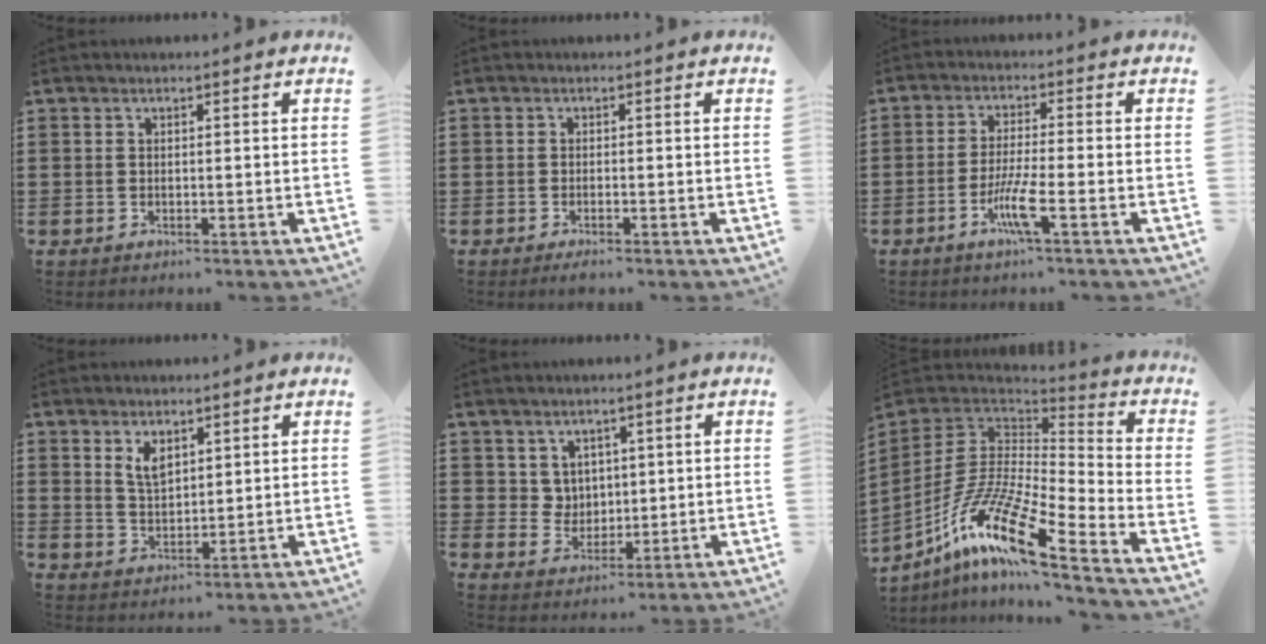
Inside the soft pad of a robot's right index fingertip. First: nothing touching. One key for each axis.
{"total": 1.0, "fx": -0.8, "fy": 0.1, "fz": 0.6, "tx": -0.012, "ty": -0.005, "tz": -0.014}
{"total": 6.1, "fx": -2.9, "fy": 0.4, "fz": 5.4, "tx": -0.108, "ty": -0.012, "tz": -0.055}
{"total": 3.9, "fx": 2.4, "fy": 2.0, "fz": 2.3, "tx": -0.051, "ty": 0.005, "tz": 0.043}
{"total": 4.2, "fx": 2.3, "fy": 3.5, "fz": 0.5, "tx": -0.029, "ty": 0.007, "tz": 0.043}
{"total": 16.0, "fx": -10.1, "fy": 3.3, "fz": 12.0, "tx": -0.249, "ty": 0.007, "tz": -0.196}